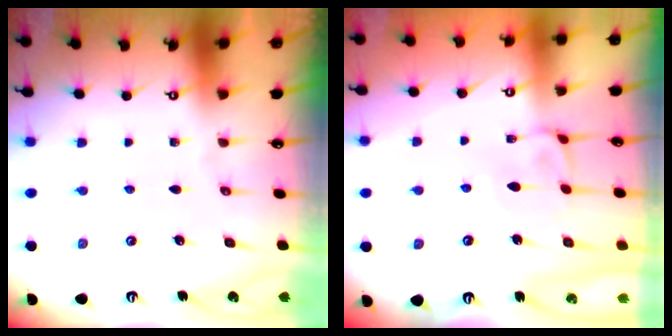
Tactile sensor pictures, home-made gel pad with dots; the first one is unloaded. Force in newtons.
{"total": 1.7, "press": 1.5, "slide": 0.8}